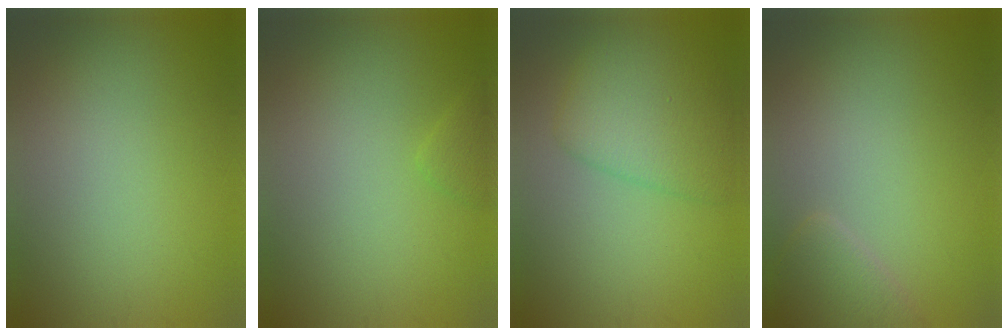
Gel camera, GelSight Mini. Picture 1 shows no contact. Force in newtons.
{"total": 1.0, "press": 1.0, "slide": 0.1}
{"total": 4.9, "press": 4.9, "slide": 0.1}
{"total": 2.3, "press": 2.3, "slide": 0.2}